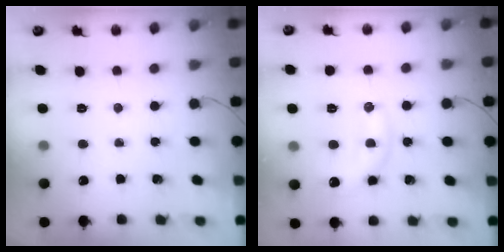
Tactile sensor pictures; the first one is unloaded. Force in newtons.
{"total": 9.9, "press": 9.9, "slide": 0.3}